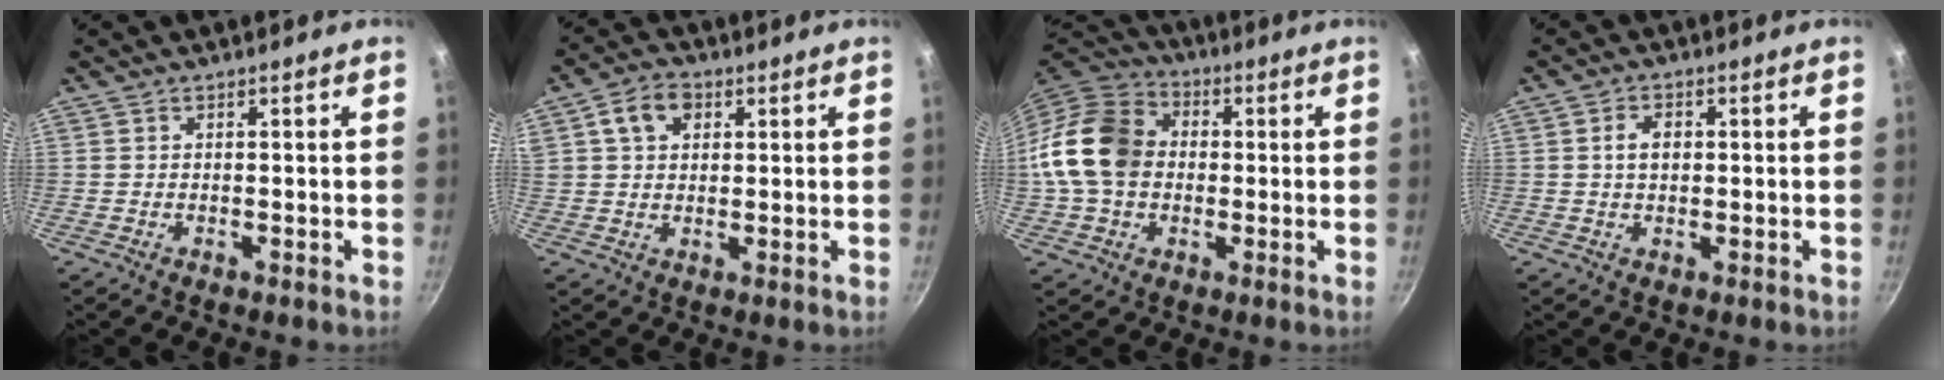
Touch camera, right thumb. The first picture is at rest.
{"total": 6.9, "force": [2.5, 5.0, 4.1], "torque": [-0.056, 0.005, 0.037]}
{"total": 15.8, "force": [-0.4, 12.0, 10.2], "torque": [-0.169, 0.030, -0.023]}
{"total": 3.6, "force": [0.5, 2.4, 2.6], "torque": [-0.033, 0.007, 0.006]}